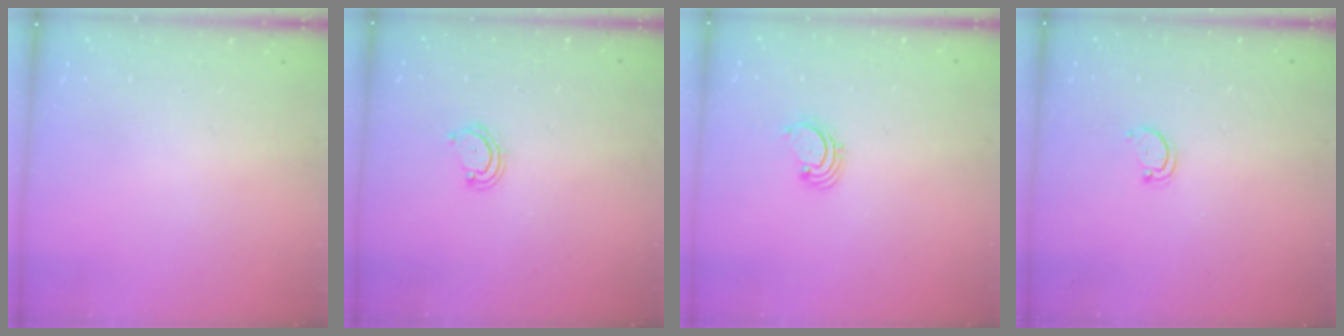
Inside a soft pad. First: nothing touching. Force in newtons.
{"total": 3.9, "press": 3.9, "slide": 0.3}
{"total": 1.7, "press": 1.7, "slide": 0.2}
{"total": 2.8, "press": 2.7, "slide": 0.3}